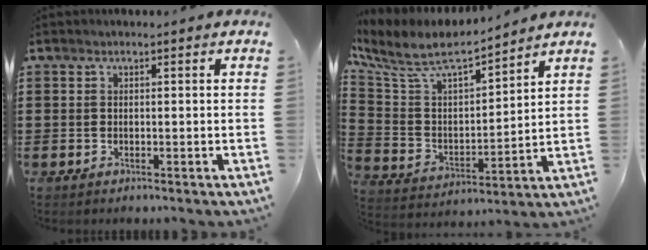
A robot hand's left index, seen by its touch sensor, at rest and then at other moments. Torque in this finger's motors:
{"motor_torque": [1.95, -0.19, 0.33, 0.21]}